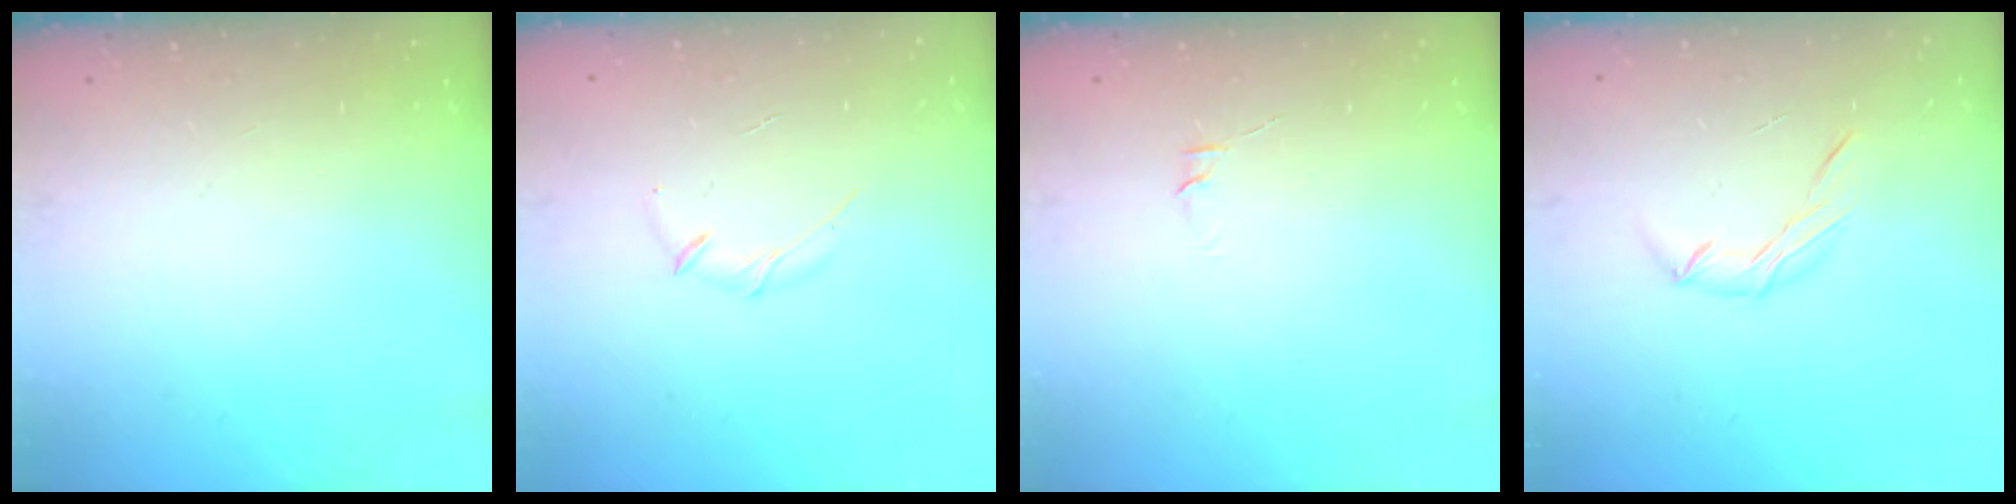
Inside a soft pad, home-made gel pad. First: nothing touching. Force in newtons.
{"total": 3.4, "press": 3.3, "slide": 0.8}
{"total": 3.8, "press": 3.7, "slide": 0.9}
{"total": 6.4, "press": 6.4, "slide": 0.7}